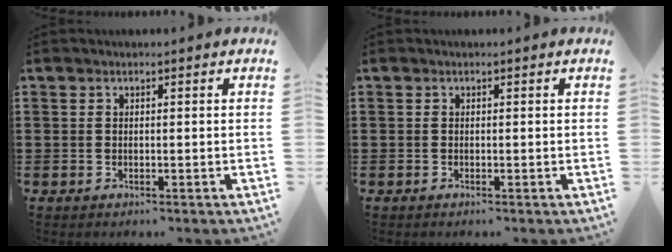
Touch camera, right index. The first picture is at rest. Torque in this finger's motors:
{"motor_torque": [-0.16, 0.00, -0.01, -0.01]}